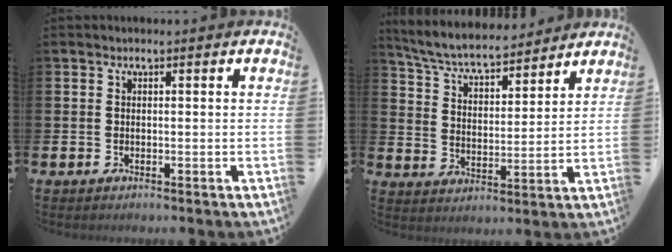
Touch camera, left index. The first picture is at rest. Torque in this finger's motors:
{"motor_torque": [1.06, -1.08, 0.19, 0.16]}